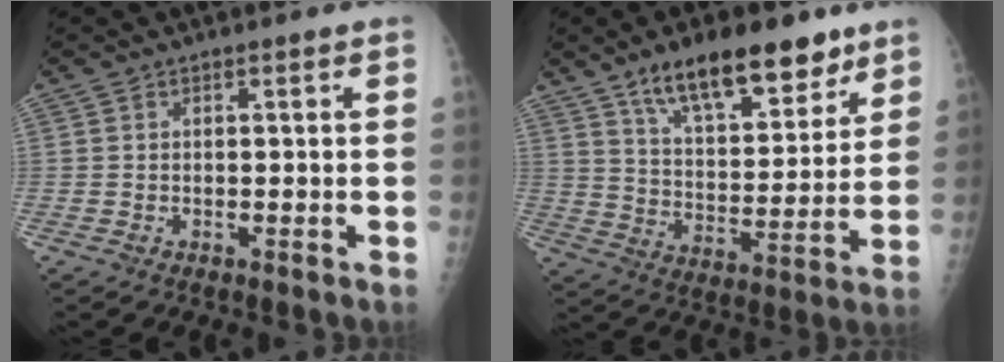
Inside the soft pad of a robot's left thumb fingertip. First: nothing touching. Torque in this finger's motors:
{"motor_torque": [1.19, 1.14, 1.09, -0.86, 0.16]}